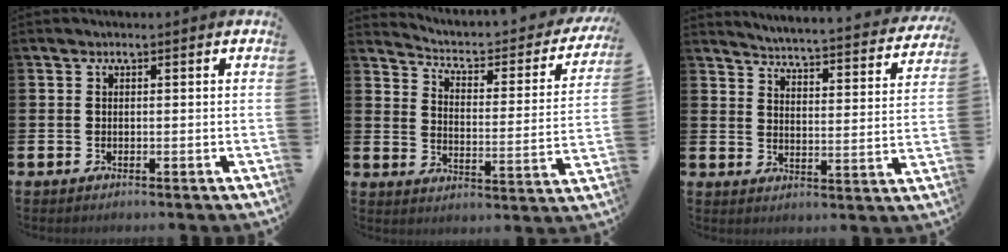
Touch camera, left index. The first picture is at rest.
{"total": 3.9, "force": [3.2, 1.5, 1.8], "torque": [-0.060, -0.026, 0.042]}
{"total": 4.1, "force": [4.1, 0.0, 0.7], "torque": [-0.032, -0.043, 0.063]}